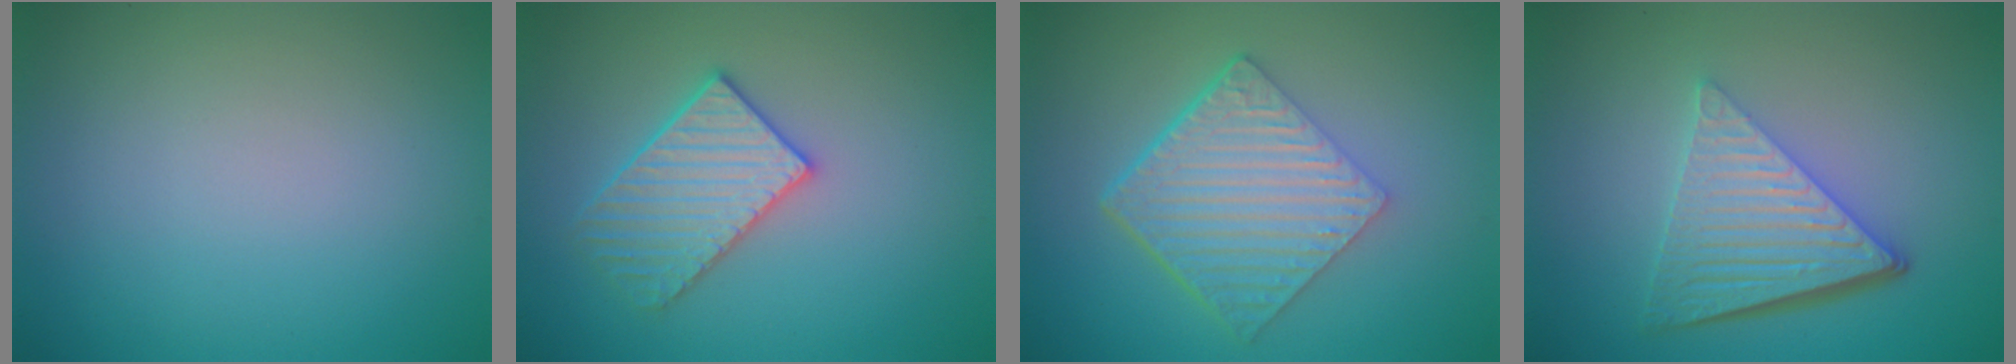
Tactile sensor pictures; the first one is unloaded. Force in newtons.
{"total": 3.4, "press": 3.3, "slide": 0.8}
{"total": 6.4, "press": 4.4, "slide": 4.8}
{"total": 6.6, "press": 4.4, "slide": 4.9}